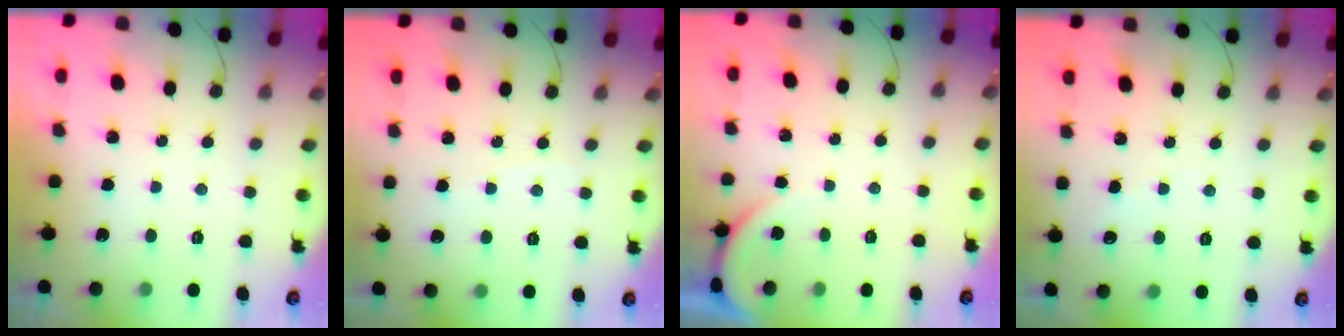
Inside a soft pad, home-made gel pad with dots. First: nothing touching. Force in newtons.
{"total": 2.9, "press": 2.9, "slide": 0.4}
{"total": 1.6, "press": 1.6, "slide": 0.1}
{"total": 2.0, "press": 2.0, "slide": 0.3}